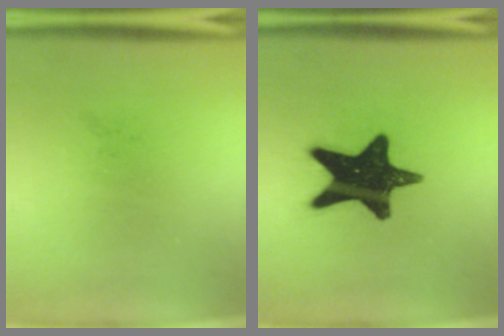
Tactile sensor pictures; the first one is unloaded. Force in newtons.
{"total": 17.1}